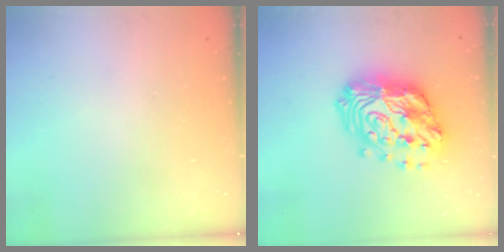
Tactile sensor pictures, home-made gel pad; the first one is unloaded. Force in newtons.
{"total": 21.7, "press": 21.5, "slide": 2.2}